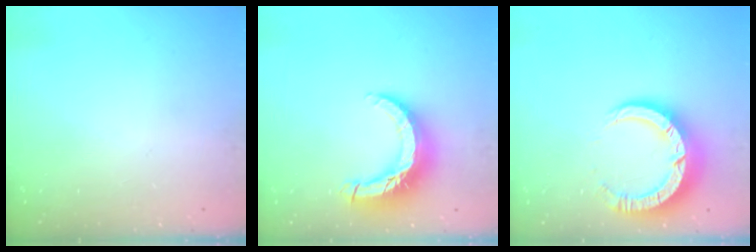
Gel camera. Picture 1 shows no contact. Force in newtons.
{"total": 13.1, "press": 13.0, "slide": 1.3}
{"total": 10.4, "press": 10.4, "slide": 1.1}